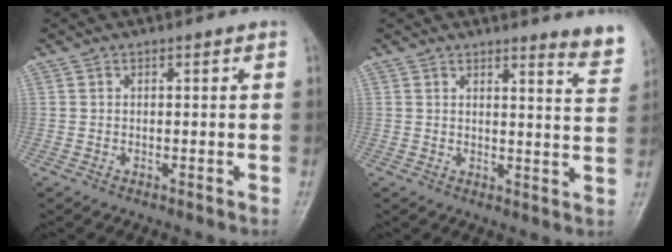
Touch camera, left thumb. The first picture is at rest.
{"total": 5.1, "force": [4.6, 0.2, 2.2], "torque": [-0.020, -0.045, 0.044]}